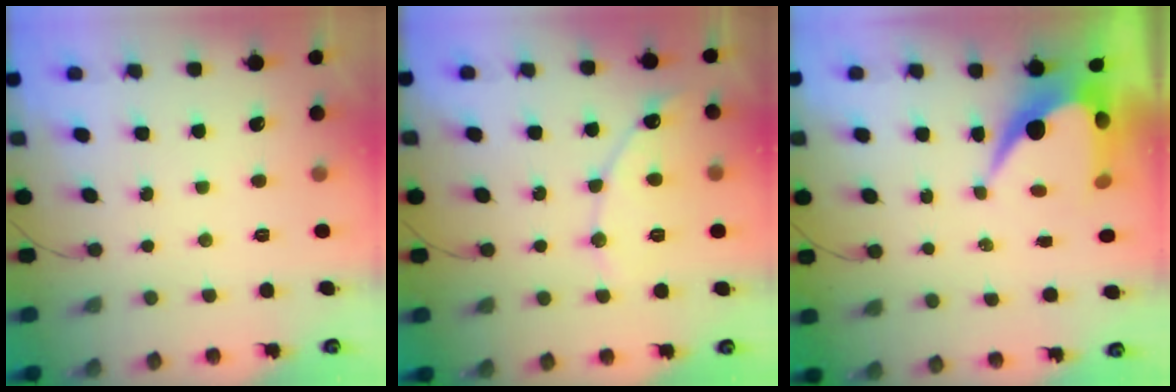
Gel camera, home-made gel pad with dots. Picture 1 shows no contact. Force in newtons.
{"total": 8.8, "press": 8.7, "slide": 0.9}
{"total": 9.1, "press": 9.1, "slide": 0.9}